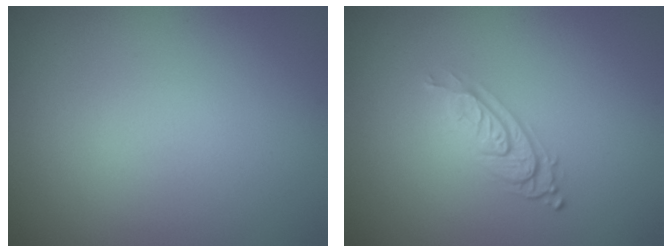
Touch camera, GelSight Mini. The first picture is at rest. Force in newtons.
{"total": 3.0, "press": 2.0, "slide": 2.2}